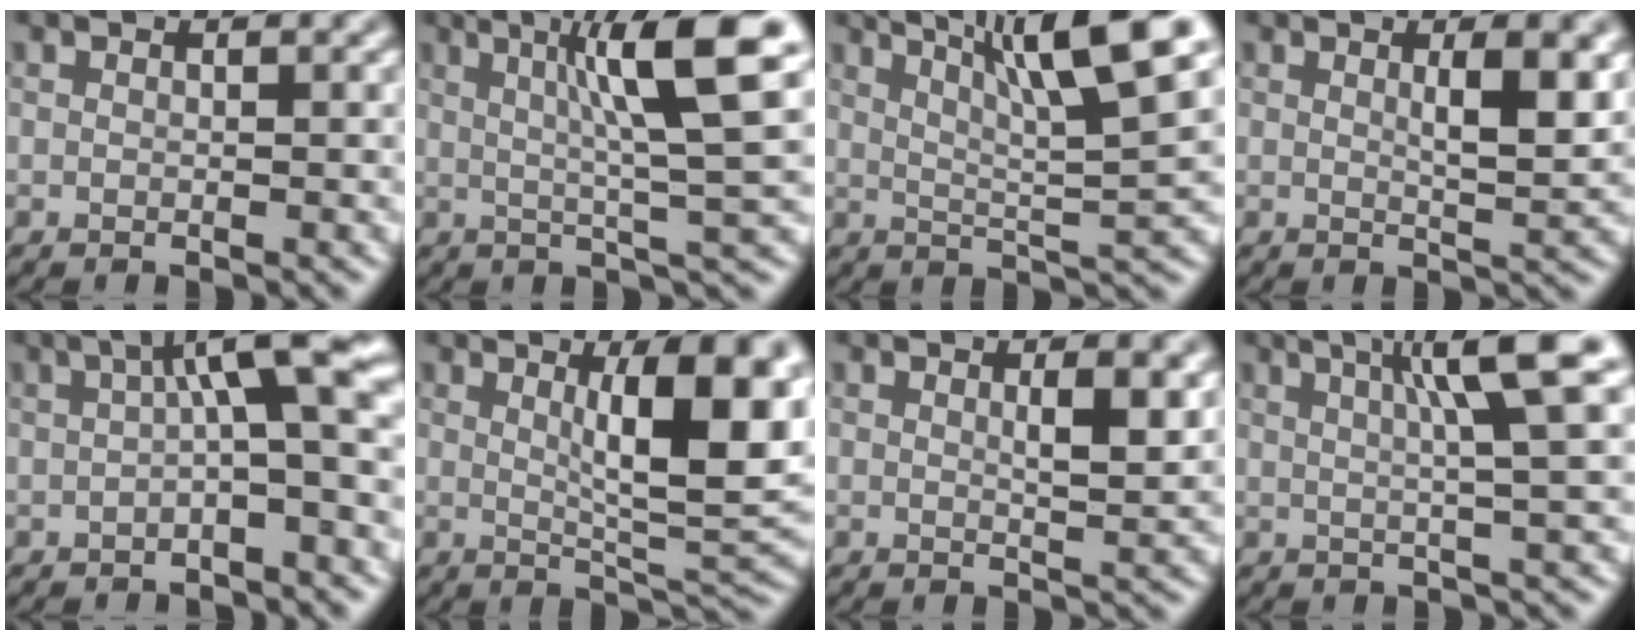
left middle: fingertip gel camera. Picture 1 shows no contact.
{"total": 9.4, "force": [2.6, 1.3, 8.9], "torque": [-0.124, 0.012, 0.039]}
{"total": 9.8, "force": [4.9, 1.4, 8.3], "torque": [-0.114, 0.017, 0.080]}
{"total": 3.9, "force": [1.1, 0.8, 3.7], "torque": [-0.053, -0.002, 0.018]}
{"total": 6.3, "force": [0.7, 1.1, 6.2], "torque": [-0.088, 0.019, 0.000]}
{"total": 10.0, "force": [2.4, 2.5, 9.3], "torque": [-0.122, -0.003, 0.042]}
{"total": 2.6, "force": [0.9, 0.6, 2.4], "torque": [-0.032, -0.002, 0.014]}
{"total": 6.7, "force": [2.1, 0.9, 6.3], "torque": [-0.082, 0.019, 0.032]}